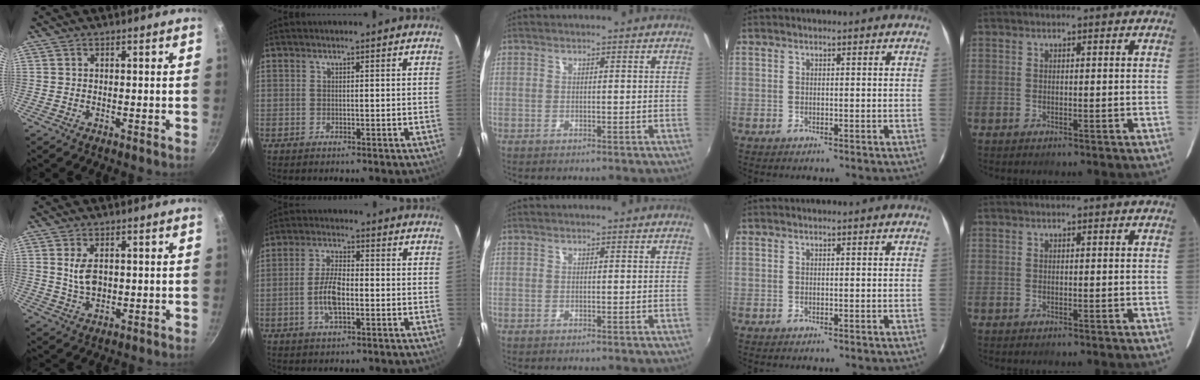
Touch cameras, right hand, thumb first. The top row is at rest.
{"thumb": {"total": 5.3, "force": [0.9, 3.2, 4.2], "torque": [-0.070, -0.007, 0.021]}, "index": {"total": 6.7, "force": [-1.7, 2.7, 6.0], "torque": [-0.122, 0.005, -0.032]}}